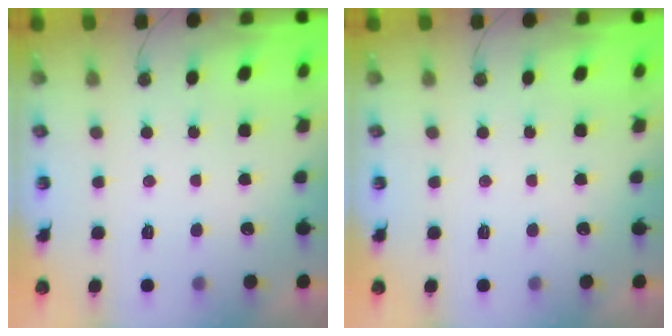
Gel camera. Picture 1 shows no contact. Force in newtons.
{"total": 0.0}